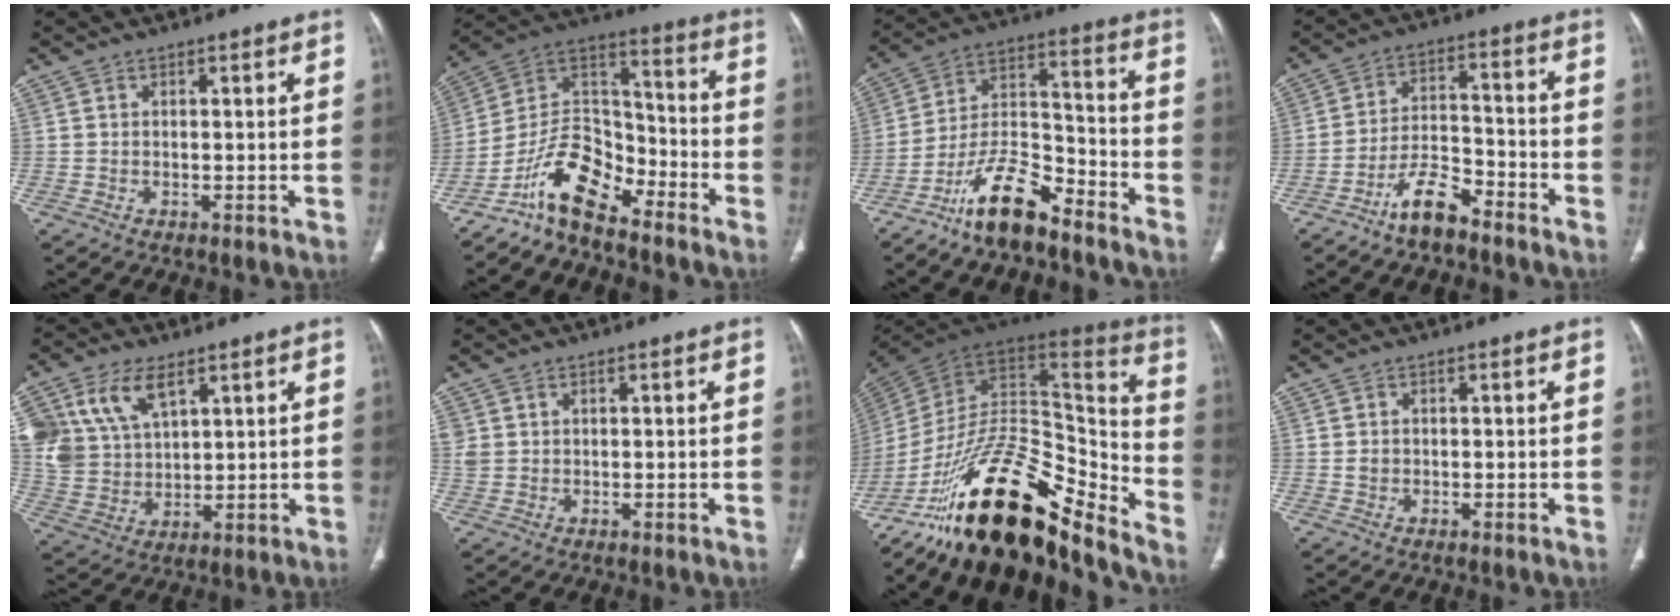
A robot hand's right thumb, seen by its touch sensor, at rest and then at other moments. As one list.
[{"total": 12.4, "force": [-9.4, 5.4, 6.1], "torque": [-0.096, 0.097, -0.183]}, {"total": 13.0, "force": [-9.8, 4.3, 7.4], "torque": [-0.131, 0.081, -0.185]}, {"total": 8.1, "force": [-6.3, 2.6, 4.3], "torque": [-0.081, 0.052, -0.118]}, {"total": 14.1, "force": [6.9, 8.6, 8.8], "torque": [-0.174, -0.014, 0.146]}, {"total": 3.2, "force": [0.7, 2.9, 1.2], "torque": [-0.024, 0.002, 0.021]}, {"total": 30.7, "force": [-20.3, 11.3, 20.0], "torque": [-0.300, 0.090, -0.333]}, {"total": 1.0, "force": [-0.1, 0.9, 0.5], "torque": [-0.010, 0.002, 0.001]}]